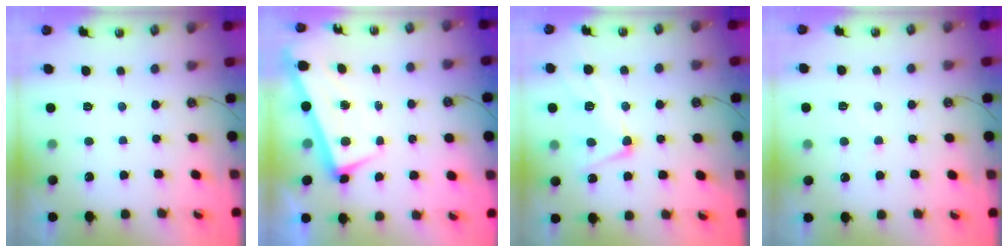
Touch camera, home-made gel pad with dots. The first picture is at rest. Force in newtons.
{"total": 1.6, "press": 0.6, "slide": 1.4}
{"total": 3.5, "press": 3.2, "slide": 1.2}
{"total": 2.0, "press": 2.0, "slide": 0.4}